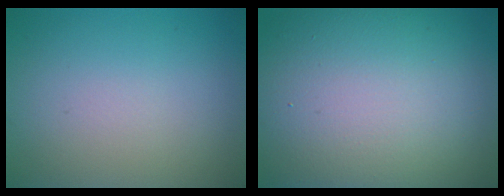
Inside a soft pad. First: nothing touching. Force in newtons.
{"total": 16.9, "press": 16.8, "slide": 1.4}